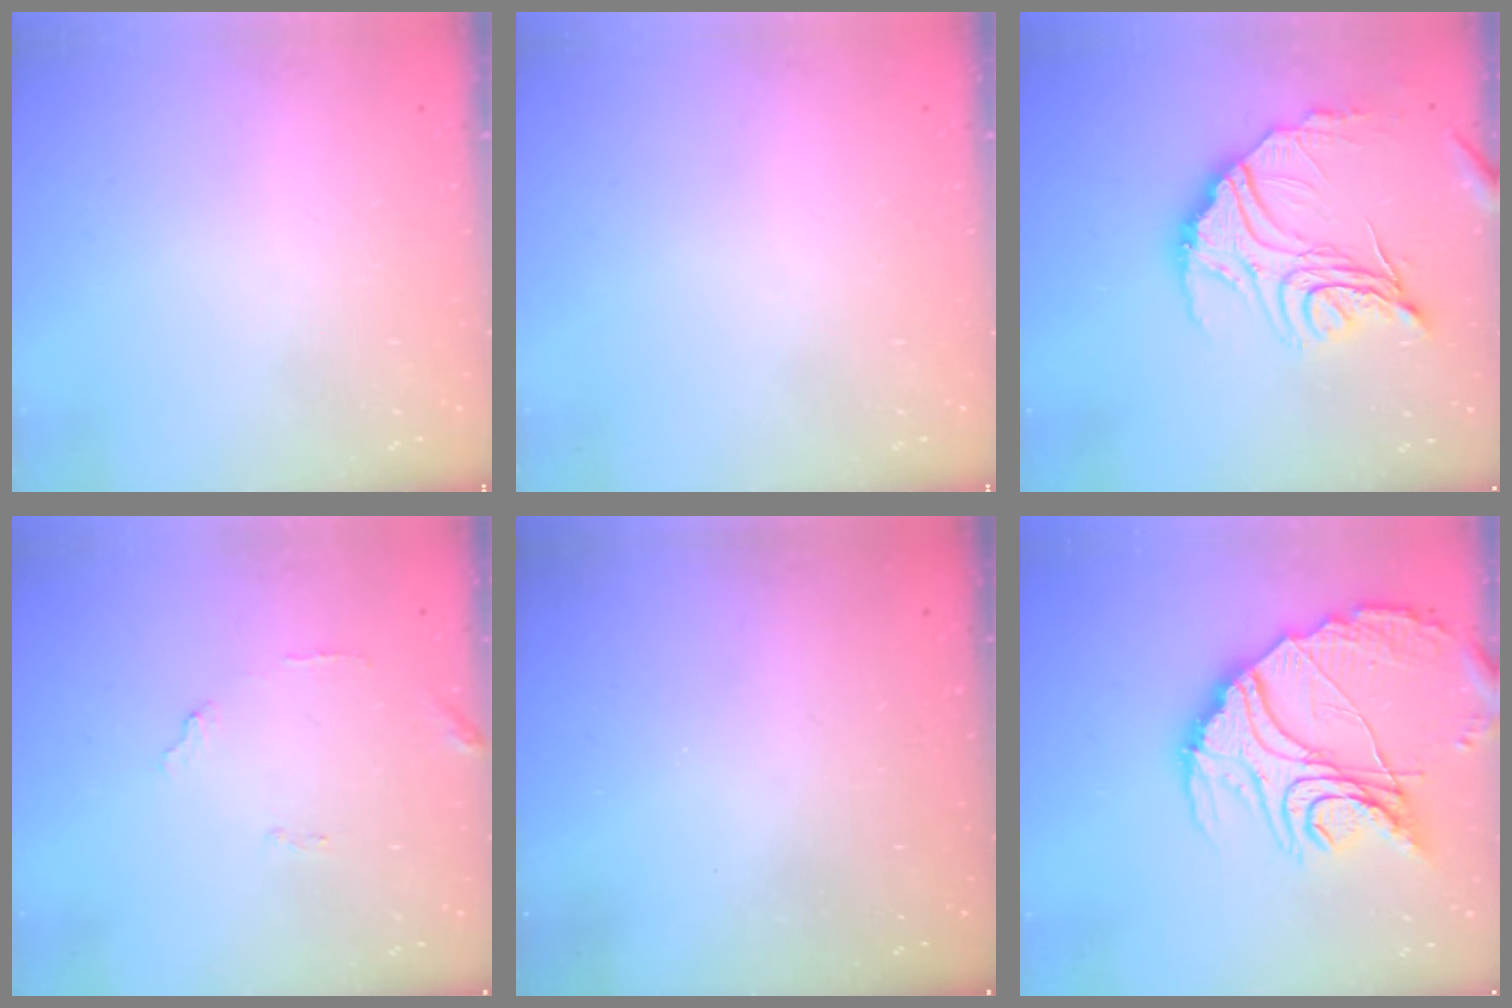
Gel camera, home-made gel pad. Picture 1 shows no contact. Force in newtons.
{"total": 0.0}
{"total": 20.5, "press": 20.5, "slide": 1.3}
{"total": 7.8, "press": 7.8, "slide": 0.4}
{"total": 3.2, "press": 3.2, "slide": 0.3}
{"total": 22.4, "press": 22.3, "slide": 1.9}